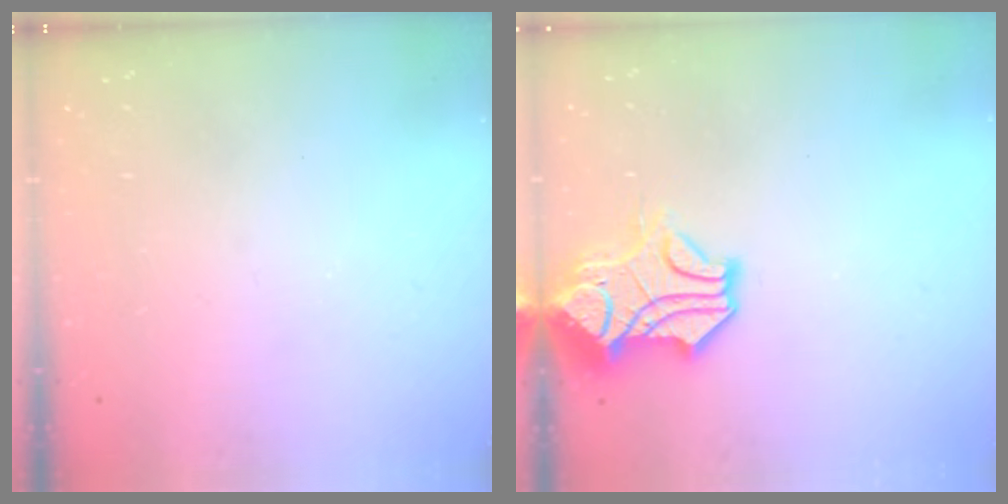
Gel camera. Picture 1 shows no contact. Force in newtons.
{"total": 7.1, "press": 6.9, "slide": 1.8}